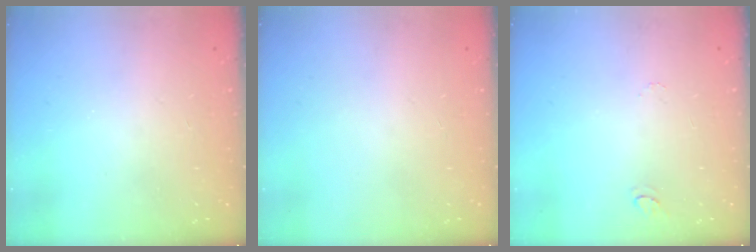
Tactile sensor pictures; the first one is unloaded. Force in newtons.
{"total": 0.0}
{"total": 4.5, "press": 4.5, "slide": 0.4}